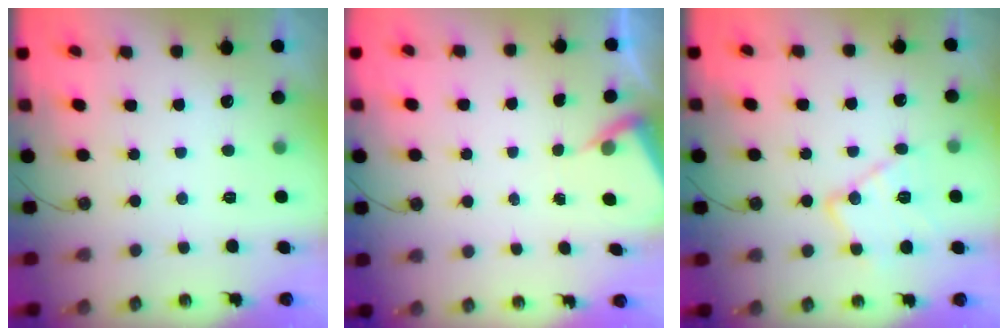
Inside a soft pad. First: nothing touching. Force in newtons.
{"total": 3.3, "press": 3.3, "slide": 0.6}
{"total": 14.6, "press": 14.6, "slide": 0.6}